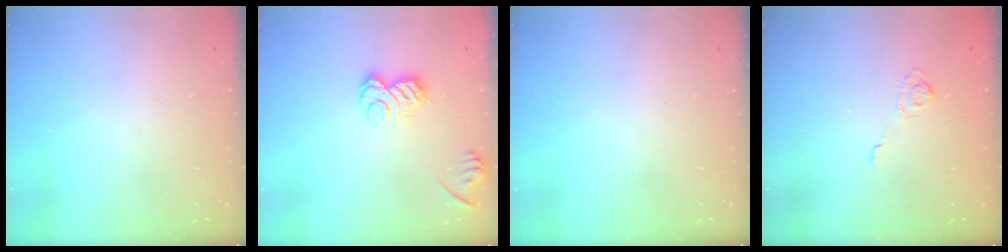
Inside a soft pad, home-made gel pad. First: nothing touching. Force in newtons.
{"total": 9.3, "press": 9.3, "slide": 1.2}
{"total": 0.0}
{"total": 2.4, "press": 1.9, "slide": 1.4}